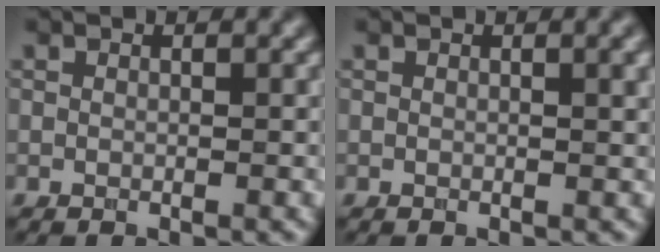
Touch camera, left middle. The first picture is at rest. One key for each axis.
{"total": 1.8, "fx": 0.5, "fy": 0.5, "fz": 1.6, "tx": -0.017, "ty": 0.005, "tz": 0.006}